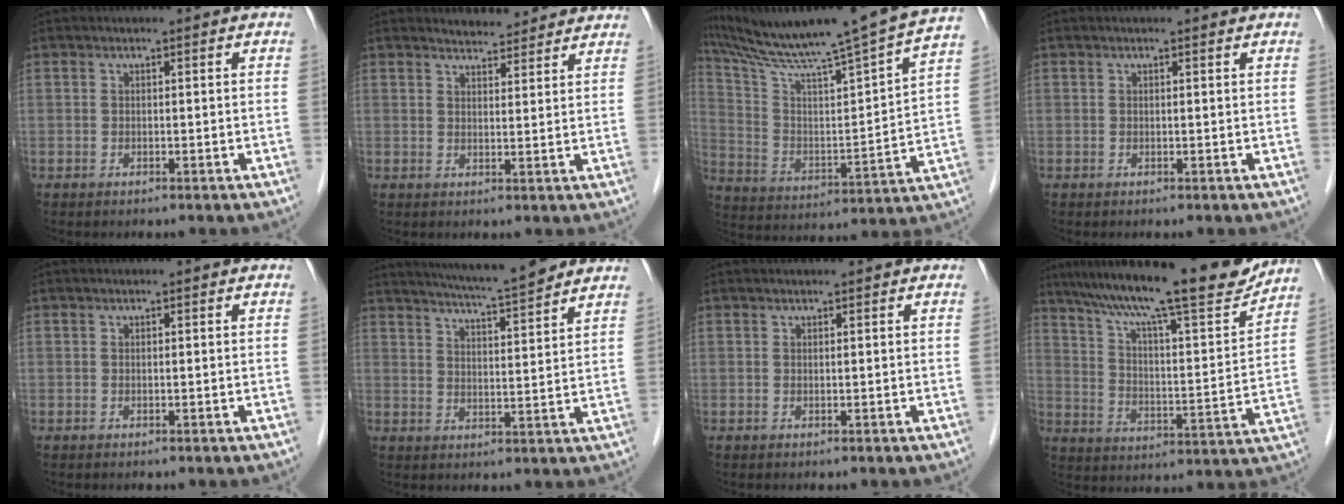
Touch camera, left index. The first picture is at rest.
{"total": 5.9, "force": [5.6, 1.5, 1.1], "torque": [-0.014, 0.013, 0.067]}
{"total": 23.7, "force": [20.1, -1.4, 12.5], "torque": [-0.211, -0.032, 0.305]}
{"total": 0.0}
{"total": 0.0}
{"total": 13.2, "force": [11.6, 0.4, 6.3], "torque": [-0.104, 0.012, 0.163]}
{"total": 0.8, "force": [0.8, -0.1, 0.4], "torque": [-0.003, 0.006, 0.010]}
{"total": 20.8, "force": [17.6, 1.6, 11.0], "torque": [-0.183, -0.005, 0.265]}